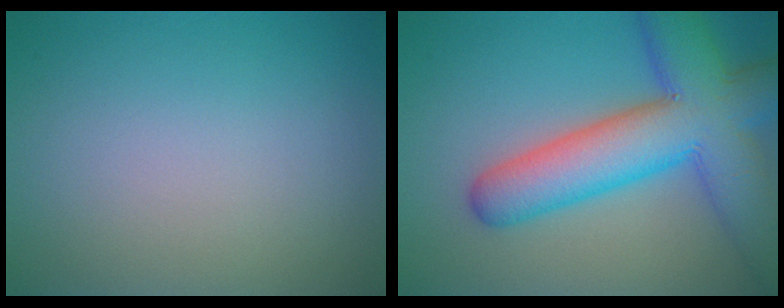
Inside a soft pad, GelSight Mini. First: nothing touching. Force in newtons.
{"total": 10.8, "press": 10.8, "slide": 0.5}